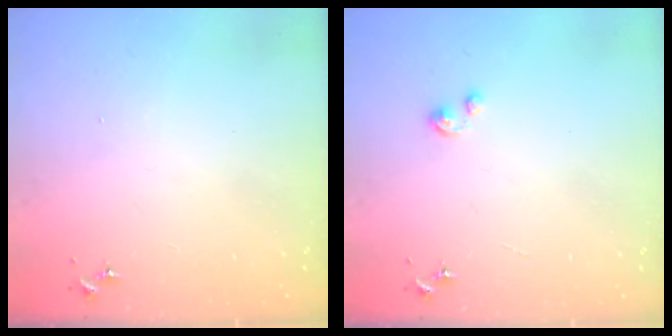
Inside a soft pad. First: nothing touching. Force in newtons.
{"total": 2.3, "press": 2.3, "slide": 0.2}